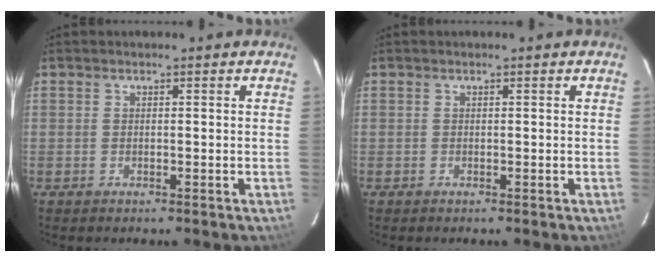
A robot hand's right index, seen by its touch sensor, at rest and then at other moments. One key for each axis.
{"total": 0.0}